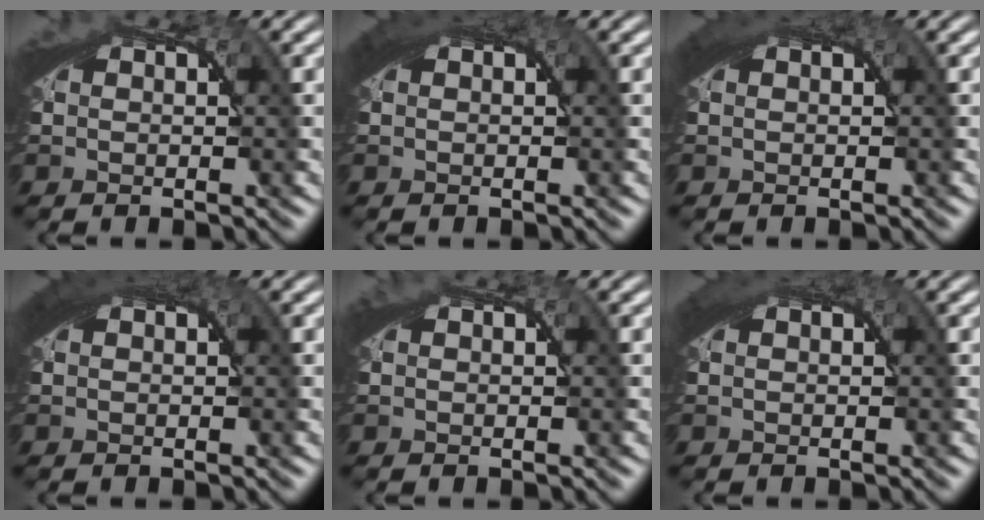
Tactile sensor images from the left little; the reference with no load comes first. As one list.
[{"total": 2.3, "force": [1.2, 0.5, 1.9], "torque": [-0.022, 0.010, 0.014]}, {"total": 2.0, "force": [1.1, 0.5, 1.6], "torque": [-0.019, 0.009, 0.013]}, {"total": 2.7, "force": [1.4, 0.7, 2.3], "torque": [-0.026, 0.013, 0.017]}, {"total": 0.0}, {"total": 1.7, "force": [1.0, 0.4, 1.4], "torque": [-0.016, 0.008, 0.012]}]